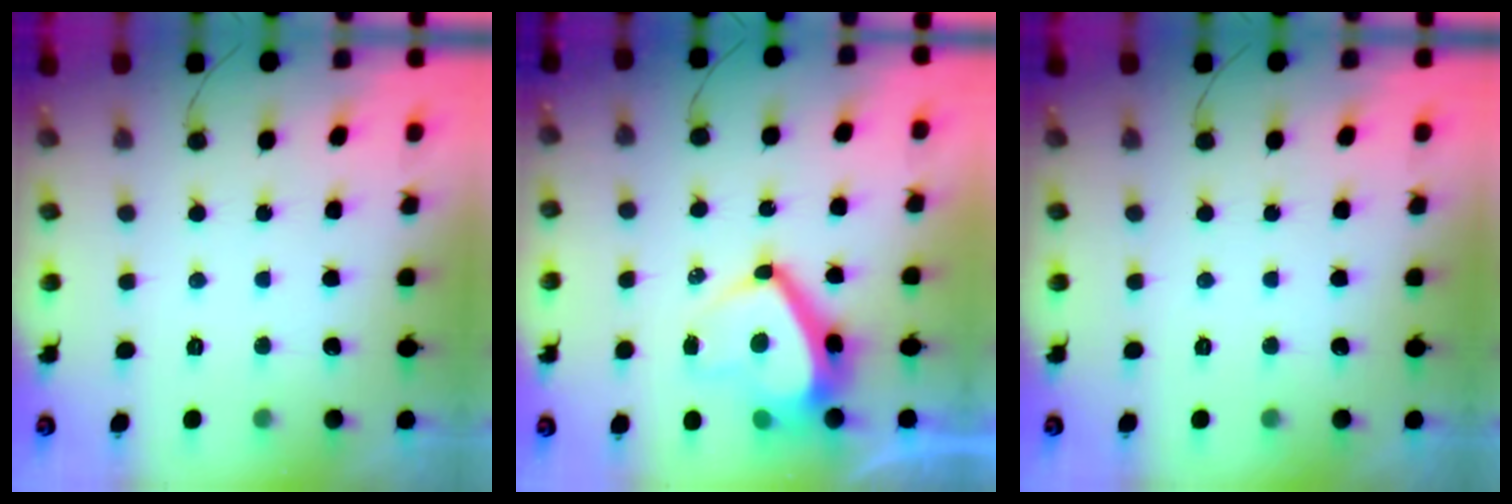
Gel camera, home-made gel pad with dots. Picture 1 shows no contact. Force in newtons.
{"total": 10.4, "press": 10.3, "slide": 1.6}
{"total": 0.0}